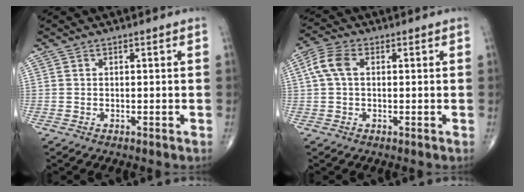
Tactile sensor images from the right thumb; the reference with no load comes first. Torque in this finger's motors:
{"motor_torque": [-0.14, 0.23, 0.16, -0.05, 0.06]}